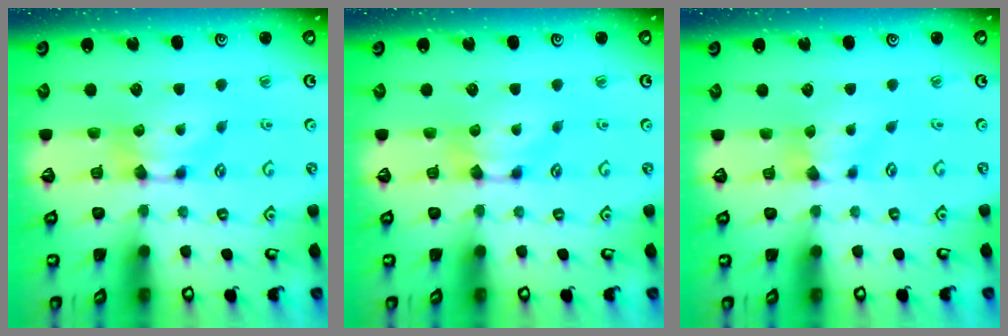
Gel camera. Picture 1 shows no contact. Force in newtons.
{"total": 0.0}
{"total": 0.6, "press": 0.2, "slide": 0.5}